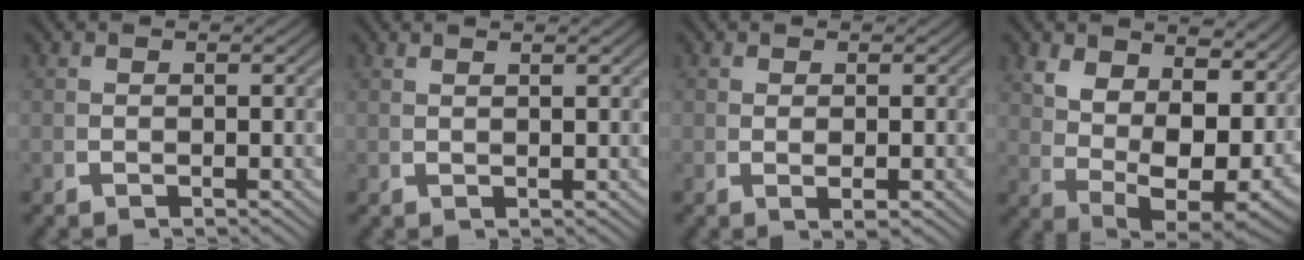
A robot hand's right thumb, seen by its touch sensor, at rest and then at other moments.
{"total": 1.4, "force": [1.2, -0.4, 0.7], "torque": [-0.007, 0.007, 0.023]}
{"total": 1.1, "force": [0.2, 0.2, 1.1], "torque": [-0.020, 0.000, 0.007]}
{"total": 11.5, "force": [2.2, 6.7, 9.0], "torque": [-0.172, -0.043, 0.060]}